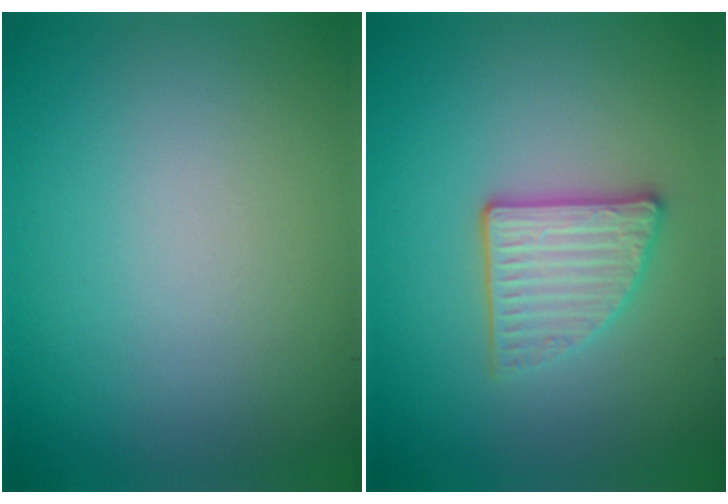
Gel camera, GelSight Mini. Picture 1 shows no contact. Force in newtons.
{"total": 3.4, "press": 3.0, "slide": 1.6}